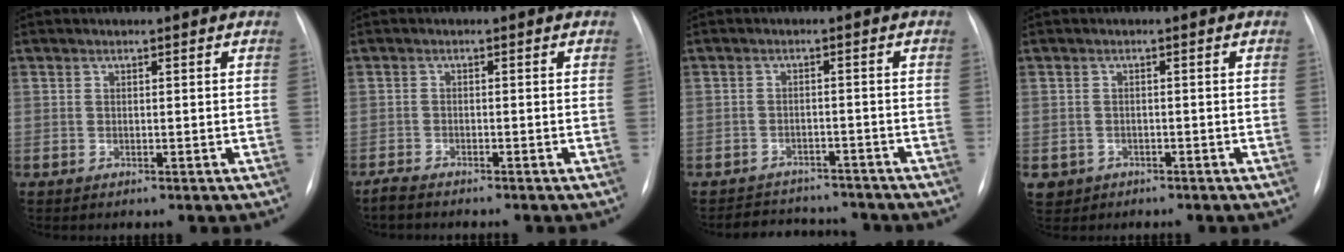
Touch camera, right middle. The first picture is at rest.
{"total": 2.7, "force": [-2.5, 0.3, 1.1], "torque": [-0.020, -0.009, -0.038]}
{"total": 7.8, "force": [-7.3, 2.4, 1.0], "torque": [-0.014, 0.009, -0.096]}
{"total": 2.8, "force": [-1.4, 2.4, 0.1], "torque": [-0.003, 0.005, -0.020]}